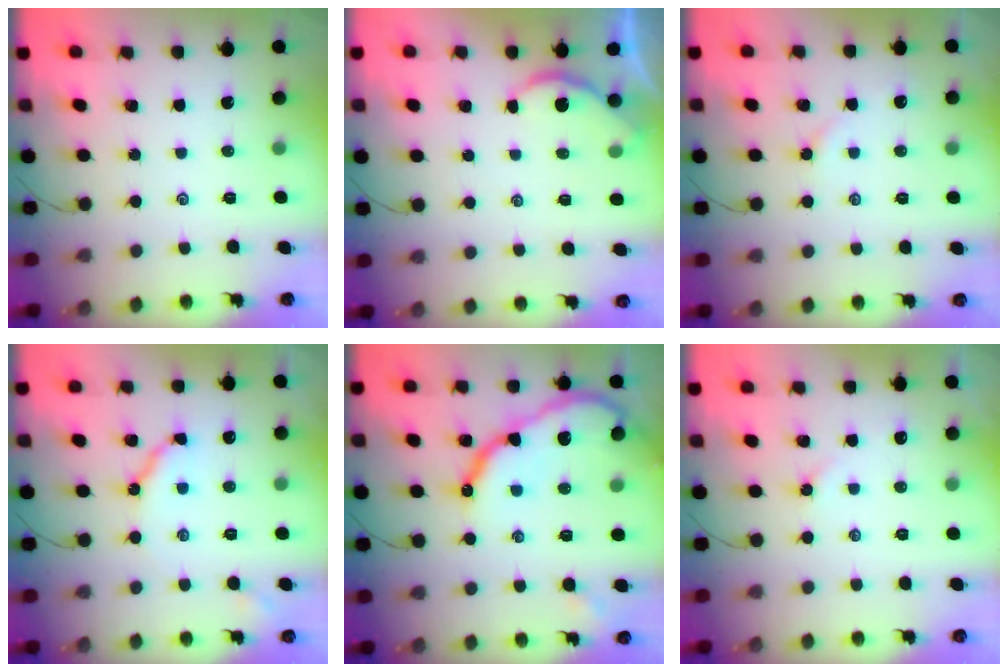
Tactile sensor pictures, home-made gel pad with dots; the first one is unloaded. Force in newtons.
{"total": 1.3, "press": 1.3, "slide": 0.2}
{"total": 1.7, "press": 1.6, "slide": 0.4}
{"total": 7.9, "press": 7.8, "slide": 0.9}
{"total": 16.1, "press": 16.1, "slide": 1.2}
{"total": 2.6, "press": 2.5, "slide": 0.5}